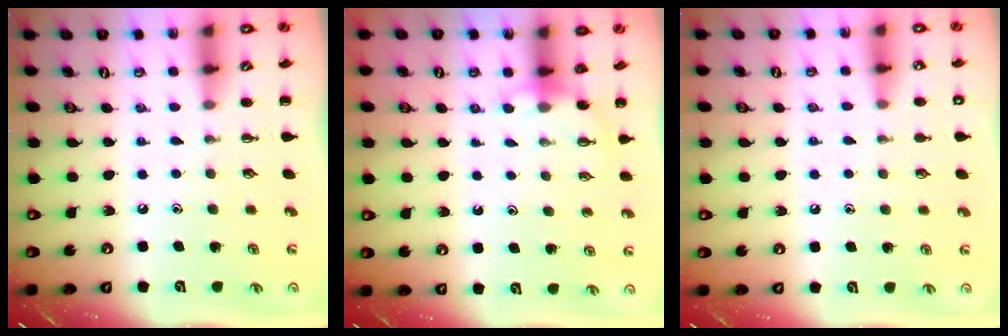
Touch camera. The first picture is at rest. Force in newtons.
{"total": 3.6, "press": 3.6, "slide": 0.3}
{"total": 6.4, "press": 6.0, "slide": 2.1}